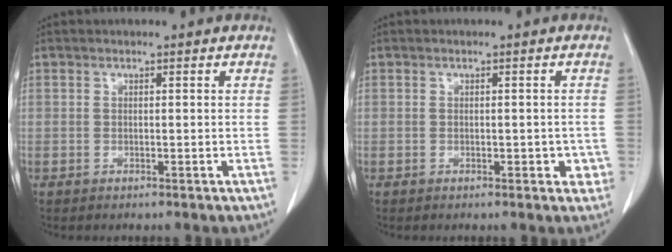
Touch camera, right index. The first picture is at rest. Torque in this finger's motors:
{"motor_torque": [0.14, 0.06, -0.04, 0.00]}